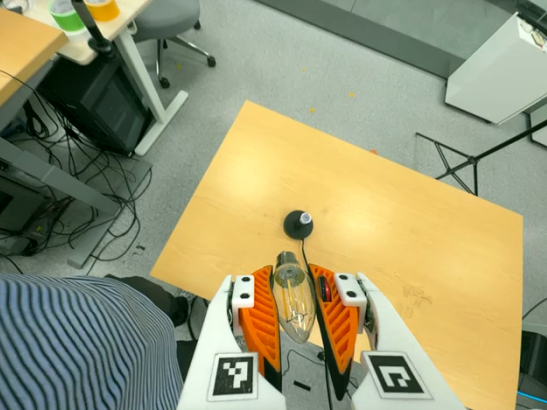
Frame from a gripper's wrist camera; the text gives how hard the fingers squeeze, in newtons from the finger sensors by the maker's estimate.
{"total": 22.9, "left": 24.4, "right": 21.4}